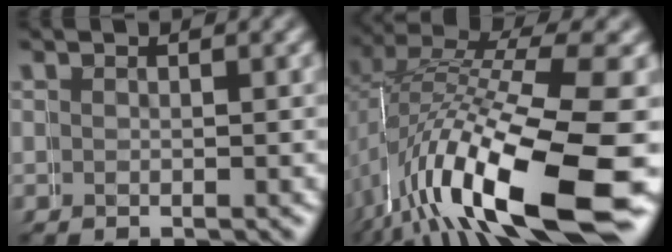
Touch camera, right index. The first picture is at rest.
{"total": 13.4, "force": [-3.1, 6.2, 11.5], "torque": [-0.211, -0.023, -0.033]}